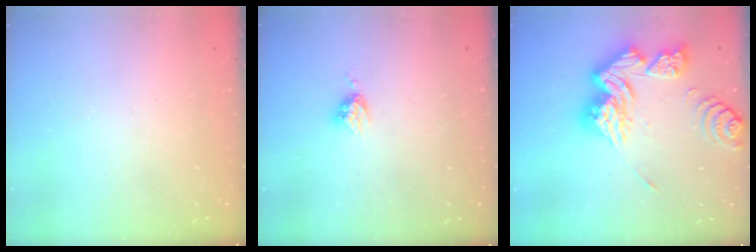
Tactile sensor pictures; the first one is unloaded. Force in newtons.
{"total": 4.0, "press": 4.0, "slide": 0.4}
{"total": 18.9, "press": 18.7, "slide": 2.2}